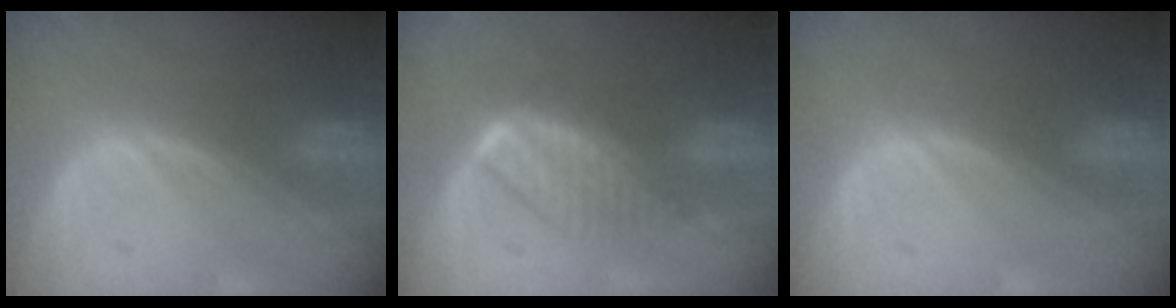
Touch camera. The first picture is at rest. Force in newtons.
{"total": 6.7, "press": 5.8, "slide": 3.3}
{"total": 0.0}